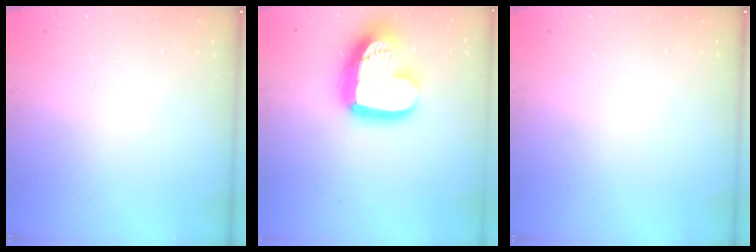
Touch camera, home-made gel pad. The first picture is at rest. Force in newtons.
{"total": 19.3, "press": 19.2, "slide": 1.7}
{"total": 0.0}